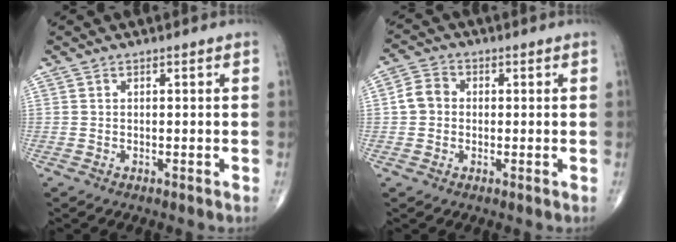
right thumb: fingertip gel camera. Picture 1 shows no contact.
{"total": 4.6, "force": [0.0, 4.0, 2.3], "torque": [-0.035, 0.012, -0.008]}